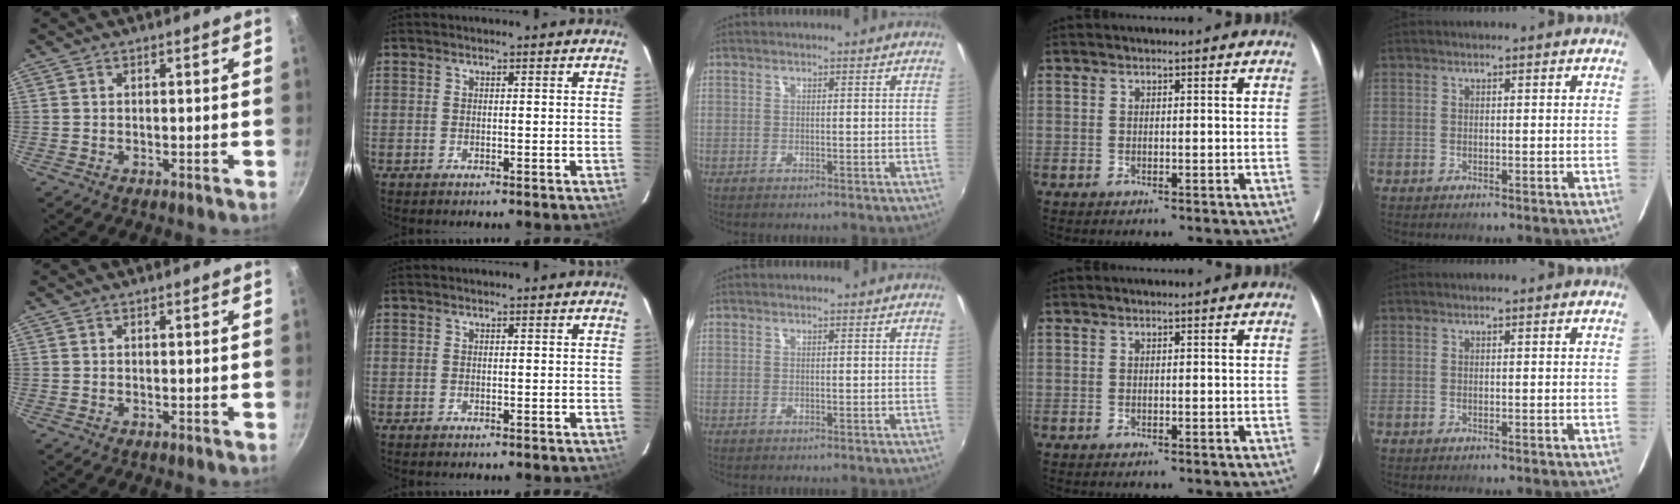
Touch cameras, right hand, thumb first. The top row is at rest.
{}